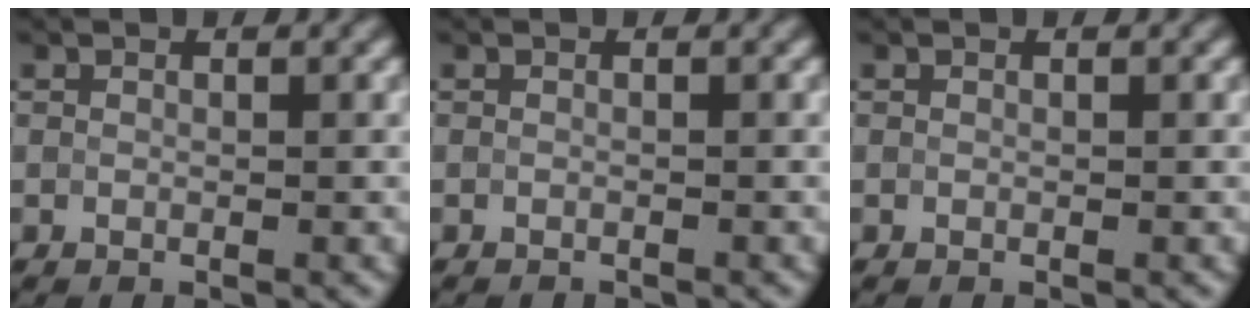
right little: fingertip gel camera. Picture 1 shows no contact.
{"total": 0.8, "force": [-0.8, 0.1, 0.1], "torque": [0.003, -0.004, -0.013]}
{"total": 0.0}